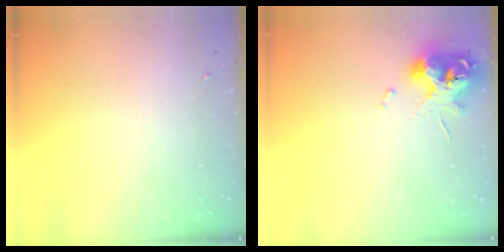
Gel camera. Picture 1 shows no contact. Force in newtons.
{"total": 11.4, "press": 11.3, "slide": 1.8}